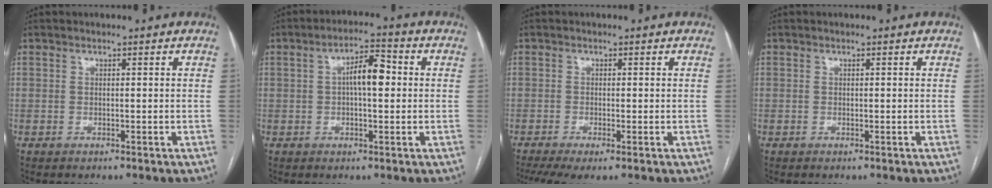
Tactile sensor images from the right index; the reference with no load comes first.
{"total": 6.0, "force": [0.6, 1.9, 5.7], "torque": [-0.099, 0.019, 0.008]}
{"total": 5.3, "force": [-3.3, 1.0, 4.0], "torque": [-0.069, -0.012, -0.060]}
{"total": 0.0}